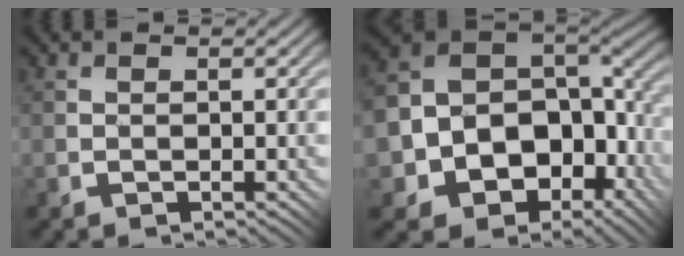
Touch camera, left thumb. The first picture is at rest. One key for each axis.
{"total": 16.1, "fx": -3.0, "fy": 12.3, "fz": 10.0, "tx": -0.204, "ty": -0.032, "tz": -0.024}